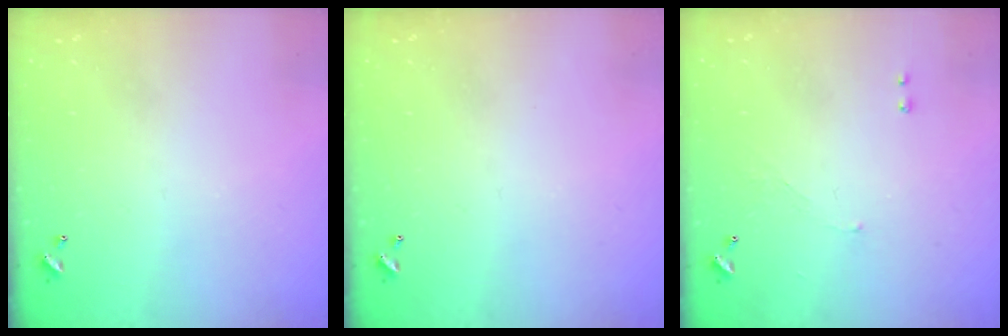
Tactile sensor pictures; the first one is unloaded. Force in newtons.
{"total": 0.0}
{"total": 1.3, "press": 1.2, "slide": 0.5}